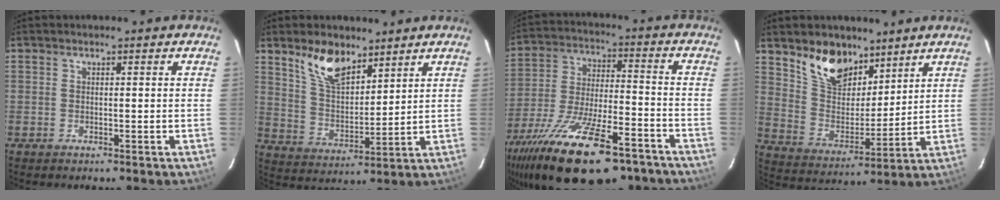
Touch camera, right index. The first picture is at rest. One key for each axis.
{"total": 10.1, "fx": 7.1, "fy": 4.4, "fz": 5.6, "tx": -0.102, "ty": 0.008, "tz": 0.141}
{"total": 26.0, "fx": -18.0, "fy": 8.8, "fz": 16.6, "tx": -0.316, "ty": -0.050, "tz": -0.280}
{"total": 12.4, "fx": 8.8, "fy": 6.6, "fz": 5.8, "tx": -0.116, "ty": 0.004, "tz": 0.171}